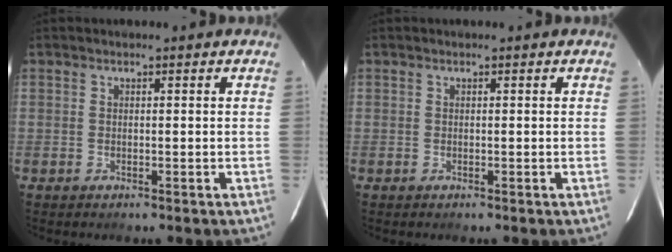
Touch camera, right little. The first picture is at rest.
{"total": 0.0}